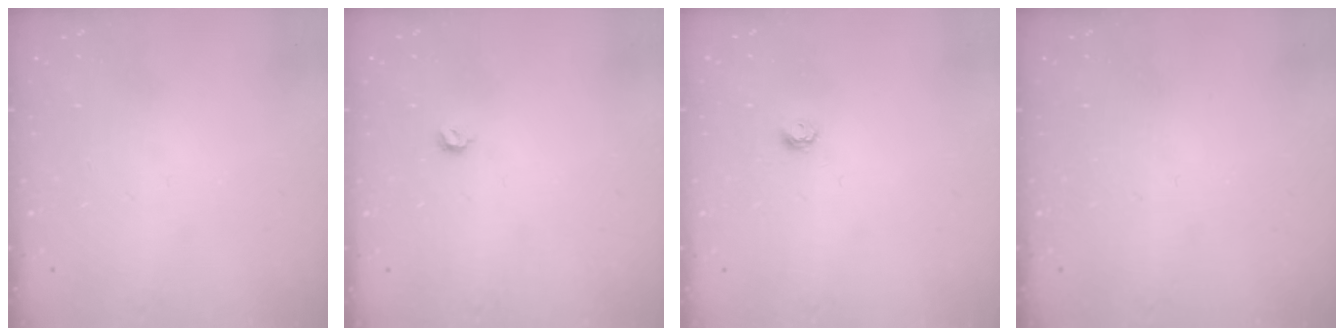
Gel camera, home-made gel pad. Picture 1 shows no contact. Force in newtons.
{"total": 4.6, "press": 4.5, "slide": 0.9}
{"total": 3.8, "press": 3.8, "slide": 0.5}
{"total": 0.0}